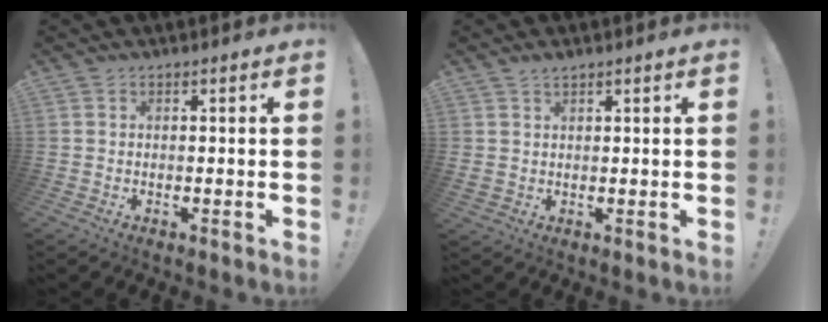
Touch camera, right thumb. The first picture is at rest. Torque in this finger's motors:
{"motor_torque": [-0.04, 0.16, -0.03, 0.02, 0.00]}